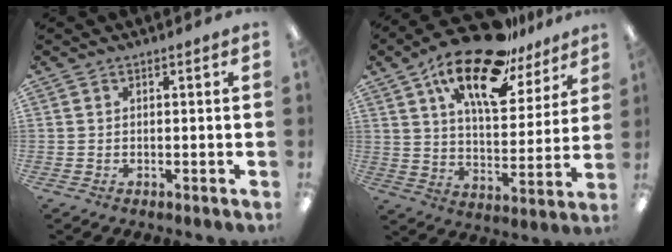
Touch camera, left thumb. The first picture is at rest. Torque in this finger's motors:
{"motor_torque": [0.39, 0.46, 1.53, -1.24, 0.33]}